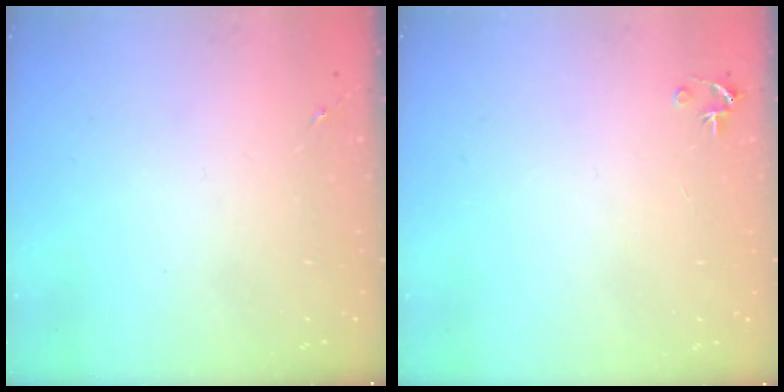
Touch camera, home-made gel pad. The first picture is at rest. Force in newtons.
{"total": 3.5, "press": 3.4, "slide": 0.3}